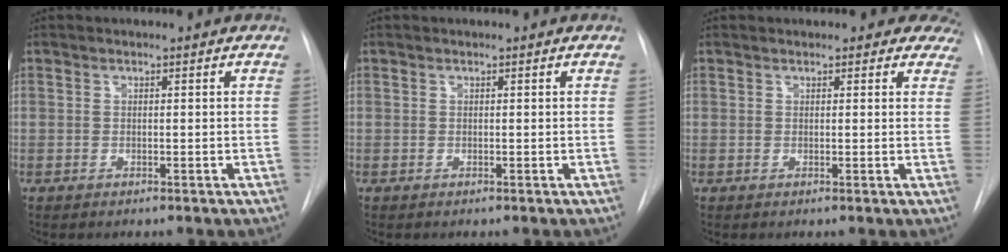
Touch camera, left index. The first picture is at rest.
{"total": 0.0}
{"total": 6.1, "force": [5.4, 2.6, 0.8], "torque": [0.028, -0.002, 0.036]}